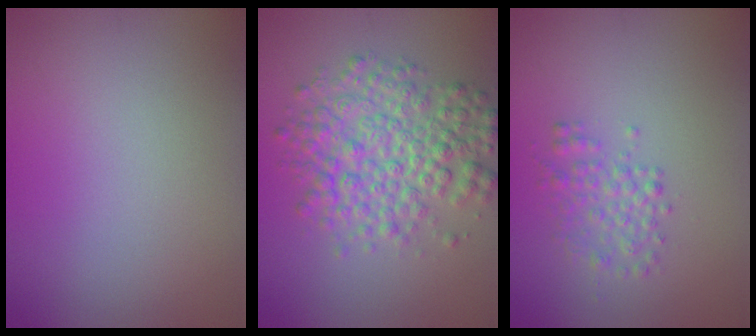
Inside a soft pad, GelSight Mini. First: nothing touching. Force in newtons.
{"total": 5.8, "press": 5.8, "slide": 0.1}
{"total": 2.0, "press": 2.0, "slide": 0.0}